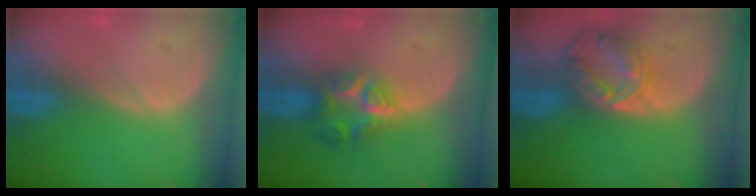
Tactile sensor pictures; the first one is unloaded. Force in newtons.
{"total": 6.1, "press": 5.5, "slide": 2.6}
{"total": 8.2, "press": 7.0, "slide": 4.3}